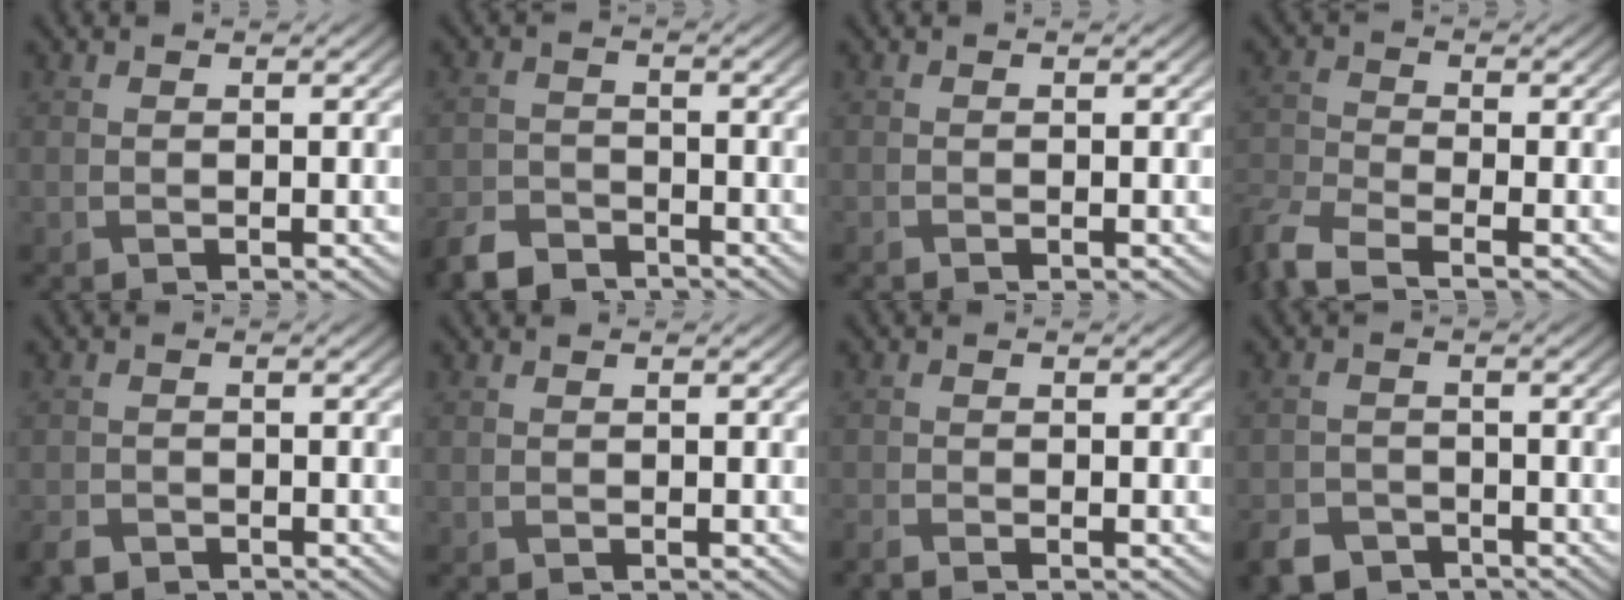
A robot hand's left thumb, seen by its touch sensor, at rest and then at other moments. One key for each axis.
{"total": 4.8, "fx": -4.1, "fy": 2.0, "fz": 1.7, "tx": -0.036, "ty": -0.011, "tz": -0.088}
{"total": 0.5, "fx": -0.5, "fy": 0.1, "fz": 0.2, "tx": -0.003, "ty": -0.002, "tz": -0.009}
{"total": 6.0, "fx": -4.7, "fy": 1.6, "fz": 3.4, "tx": -0.083, "ty": -0.014, "tz": -0.105}
{"total": 2.2, "fx": -1.8, "fy": 1.1, "fz": 0.7, "tx": -0.018, "ty": -0.007, "tz": -0.042}
{"total": 0.0}
{"total": 1.7, "fx": -1.5, "fy": 0.2, "fz": 0.7, "tx": -0.017, "ty": -0.008, "tz": -0.034}
{"total": 4.0, "fx": -3.1, "fy": 2.2, "fz": 1.2, "tx": -0.028, "ty": -0.008, "tz": -0.063}